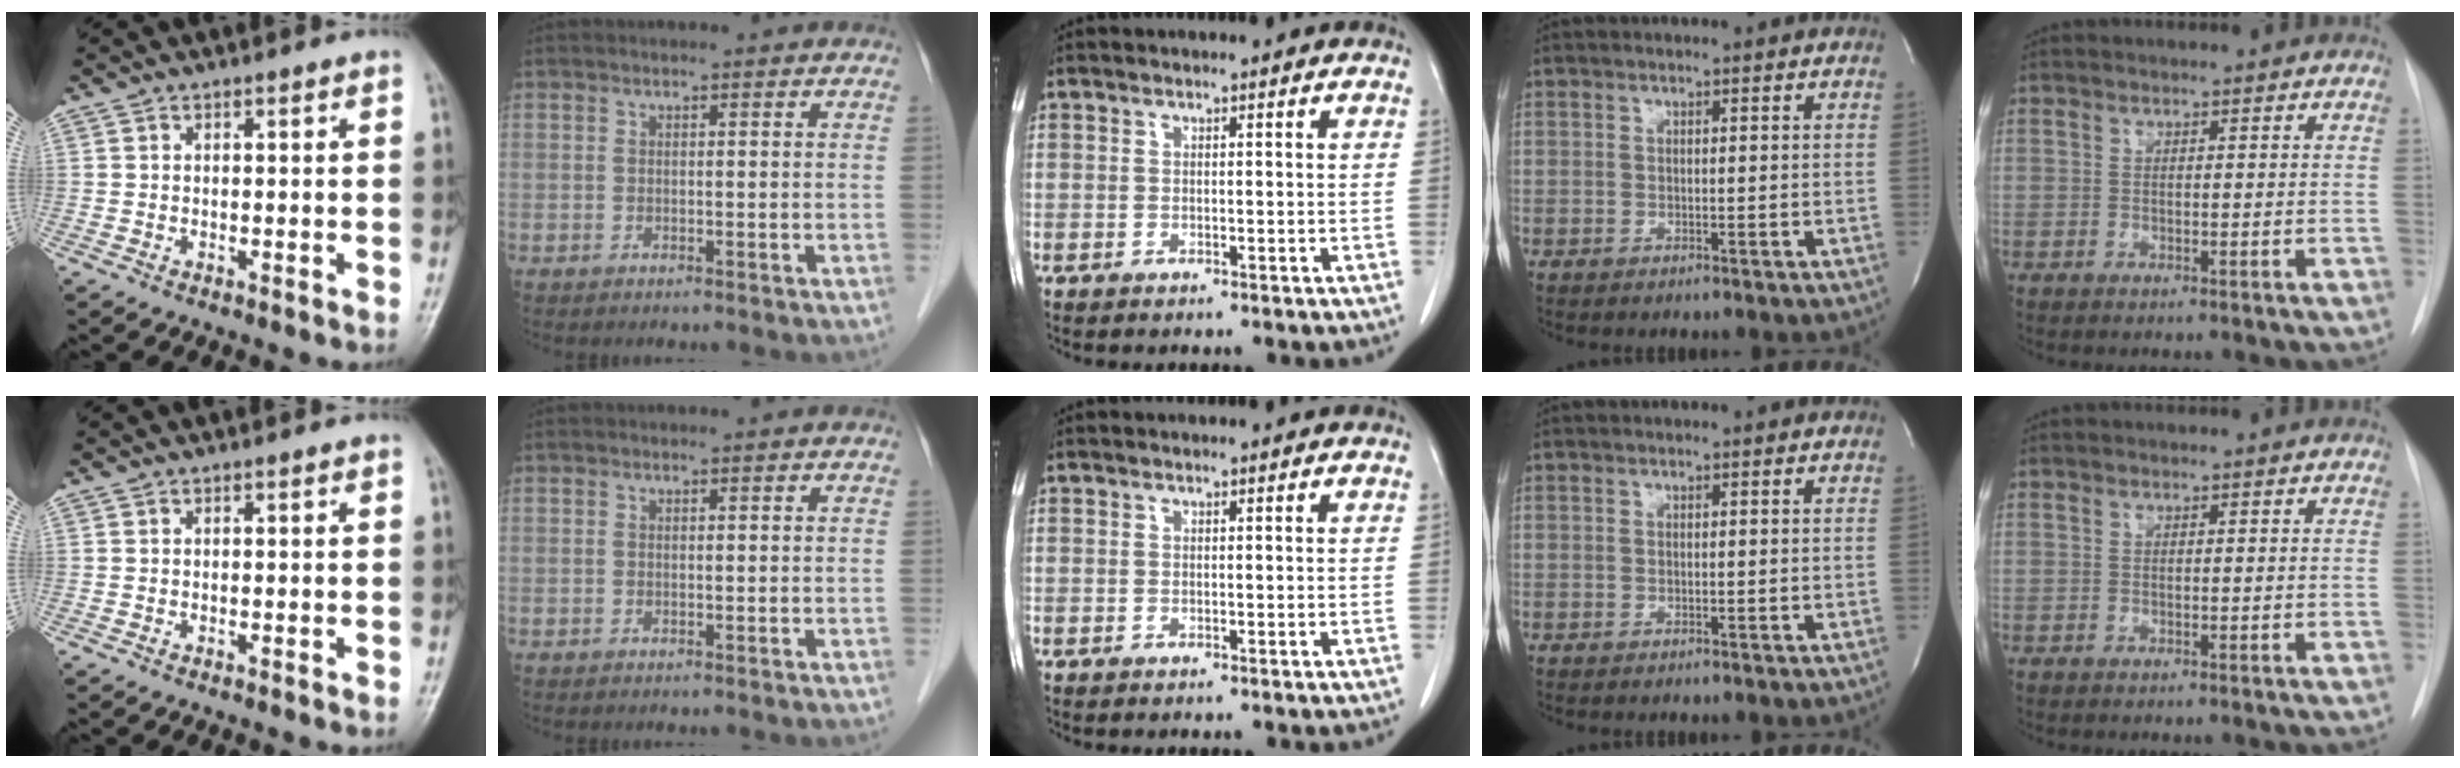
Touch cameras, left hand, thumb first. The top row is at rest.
{}